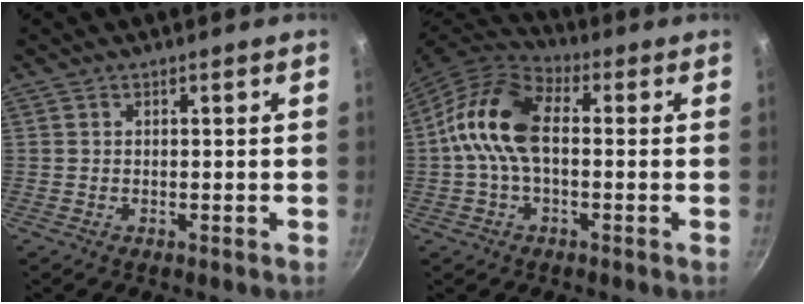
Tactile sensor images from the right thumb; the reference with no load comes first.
{"total": 13.5, "force": [0.2, 8.0, 10.9], "torque": [-0.191, 0.038, -0.018]}